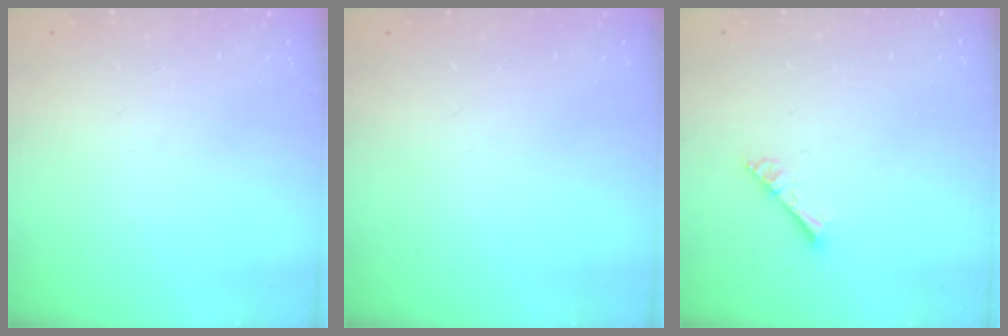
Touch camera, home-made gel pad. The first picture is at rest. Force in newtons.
{"total": 0.0}
{"total": 2.9, "press": 2.9, "slide": 0.3}